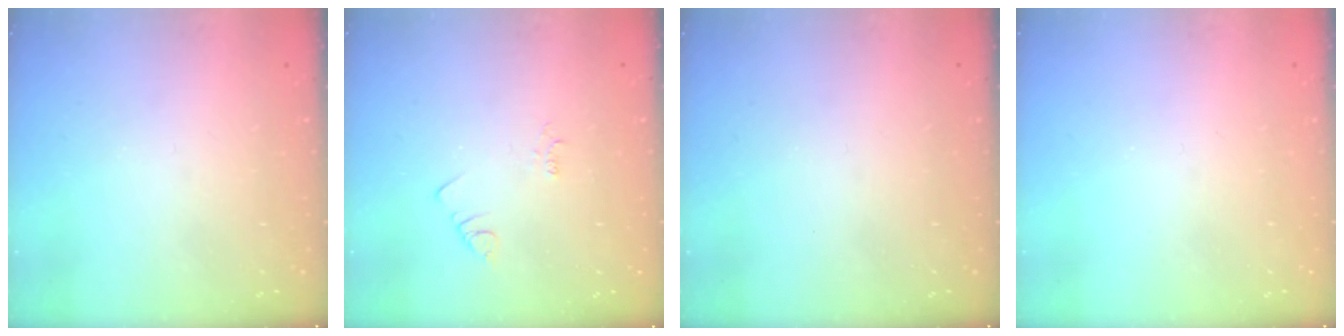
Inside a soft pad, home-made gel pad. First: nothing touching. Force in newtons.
{"total": 1.9, "press": 1.9, "slide": 0.3}
{"total": 0.0}
{"total": 2.2, "press": 2.1, "slide": 0.4}